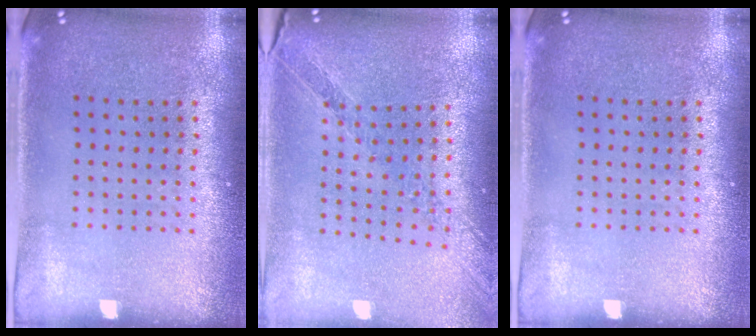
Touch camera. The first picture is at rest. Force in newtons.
{"total": 1.1, "press": 1.1, "slide": 0.2}
{"total": 0.0}